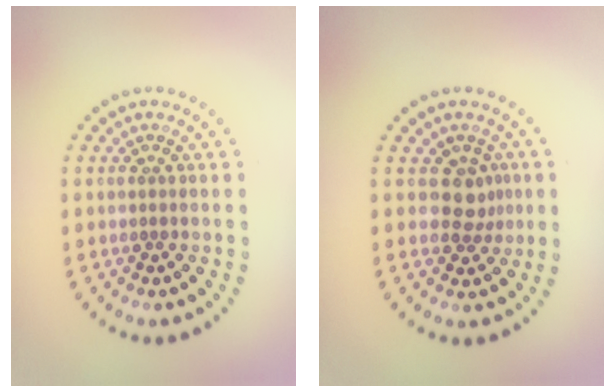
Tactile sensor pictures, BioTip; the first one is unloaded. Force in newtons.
{"total": 2.2, "press": 1.8, "slide": 1.4}